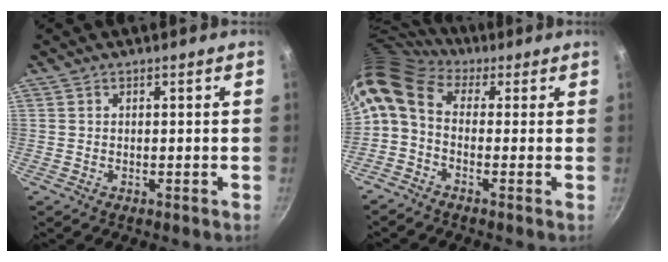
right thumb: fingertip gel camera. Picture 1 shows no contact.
{"total": 9.7, "force": [1.2, 6.5, 7.1], "torque": [-0.146, 0.028, 0.001]}